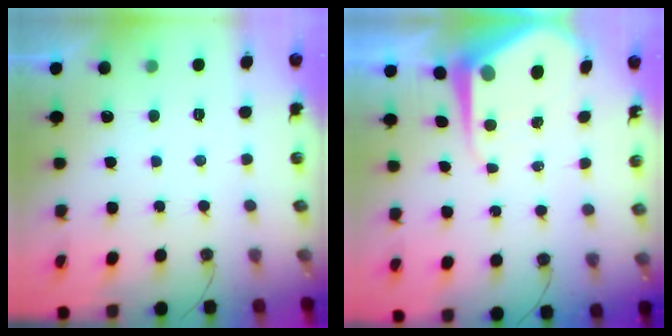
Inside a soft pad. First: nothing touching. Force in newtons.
{"total": 8.6, "press": 8.5, "slide": 0.9}